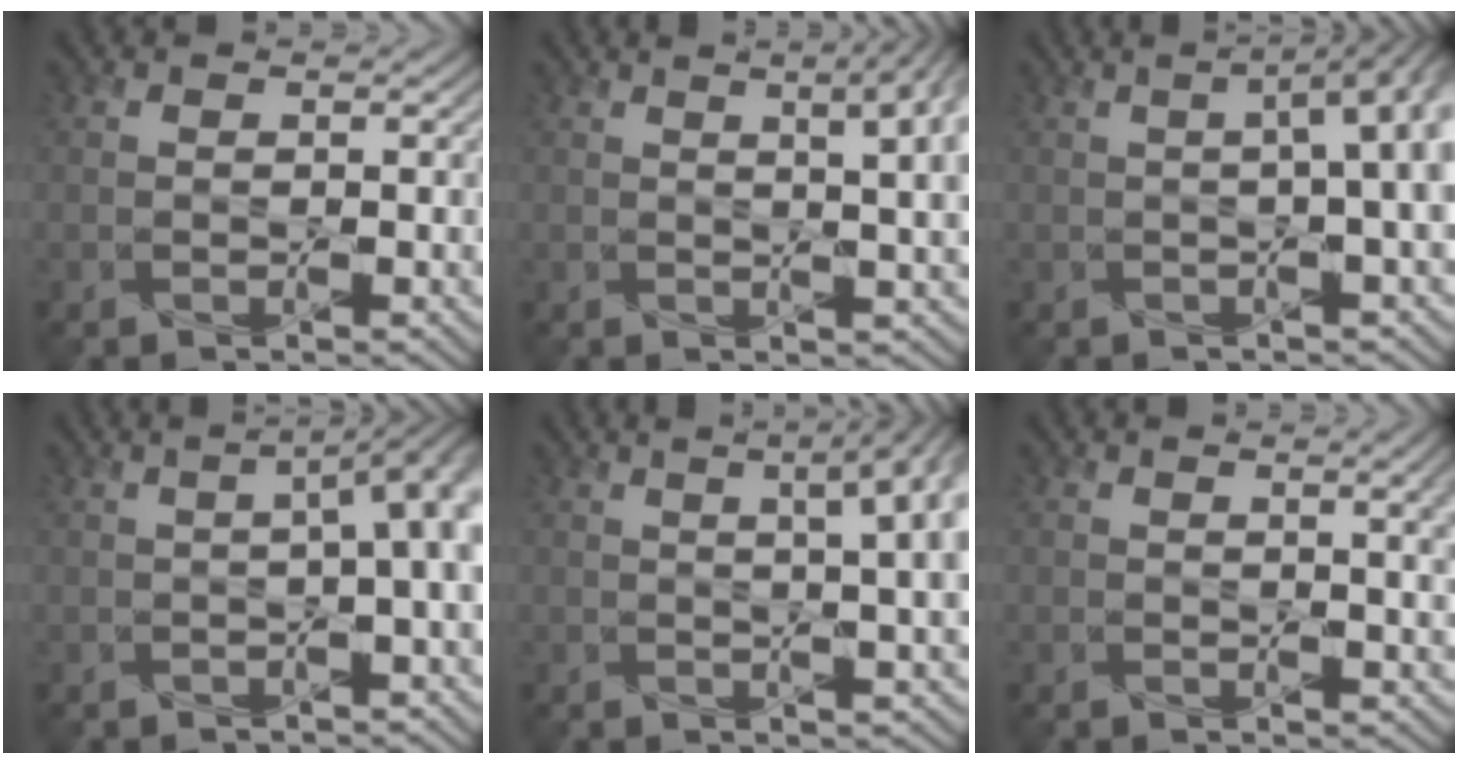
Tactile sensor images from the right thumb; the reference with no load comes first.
{"total": 8.6, "force": [2.9, 2.9, 7.5], "torque": [-0.078, 0.031, 0.023]}
{"total": 9.9, "force": [0.6, 3.0, 9.4], "torque": [-0.127, 0.018, -0.001]}
{"total": 8.5, "force": [-0.2, 2.7, 8.0], "torque": [-0.106, 0.010, -0.013]}
{"total": 9.3, "force": [2.2, 3.0, 8.5], "torque": [-0.091, 0.038, 0.014]}
{"total": 3.7, "force": [1.2, 0.9, 3.4], "torque": [-0.044, 0.004, 0.024]}